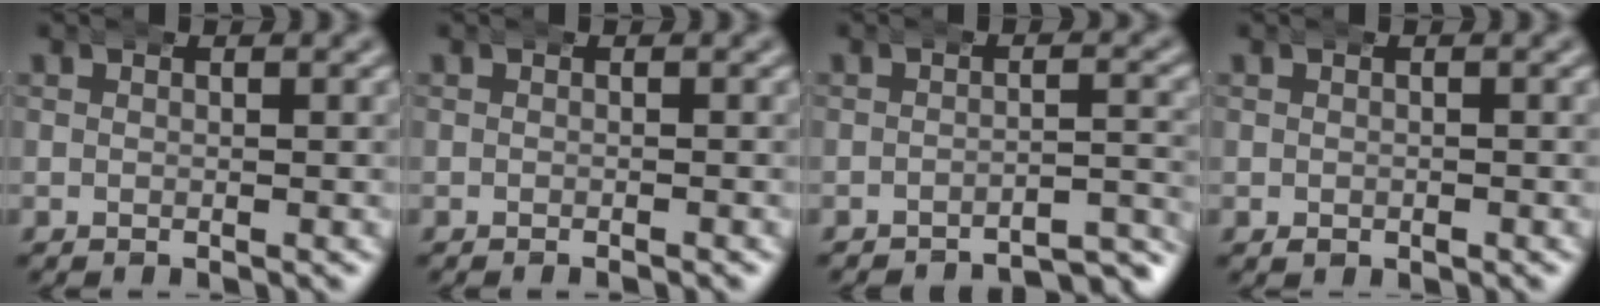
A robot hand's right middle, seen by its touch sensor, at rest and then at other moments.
{"total": 0.5, "force": [-0.5, -0.1, 0.1], "torque": [-0.002, 0.001, -0.008]}
{"total": 5.2, "force": [-5.0, 0.9, 1.3], "torque": [-0.012, -0.010, -0.076]}
{"total": 0.8, "force": [-0.3, 0.6, 0.3], "torque": [-0.011, -0.006, 0.002]}